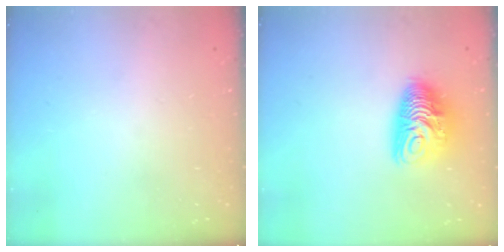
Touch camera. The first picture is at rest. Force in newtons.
{"total": 10.2, "press": 10.2, "slide": 0.7}